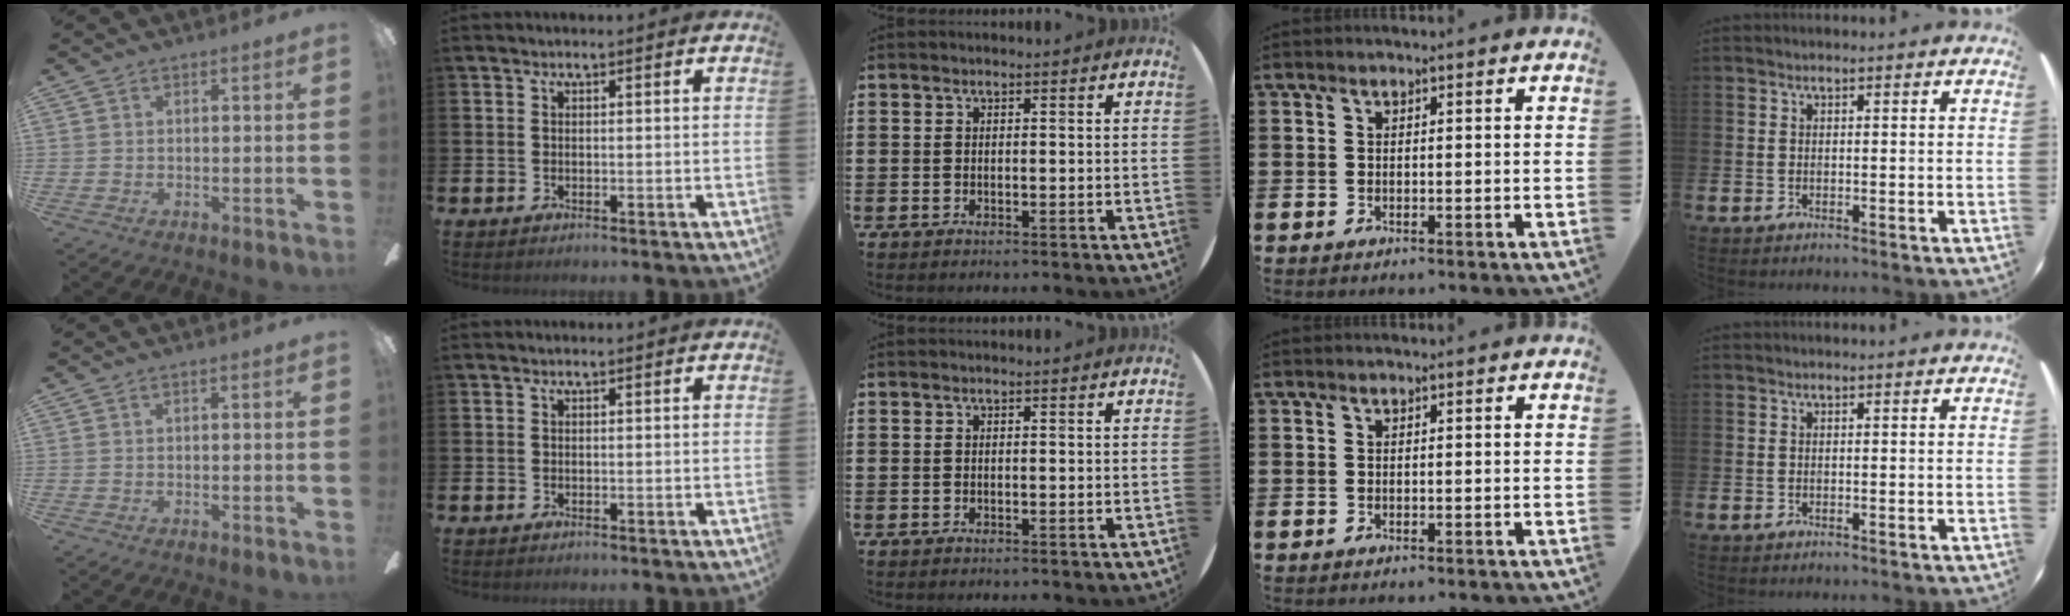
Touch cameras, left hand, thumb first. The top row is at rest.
{}